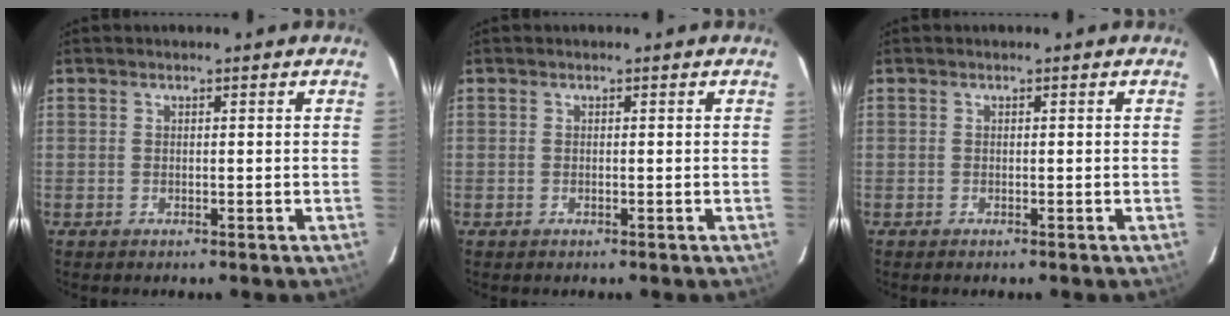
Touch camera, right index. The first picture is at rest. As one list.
[{"total": 0.0}, {"total": 0.0}]